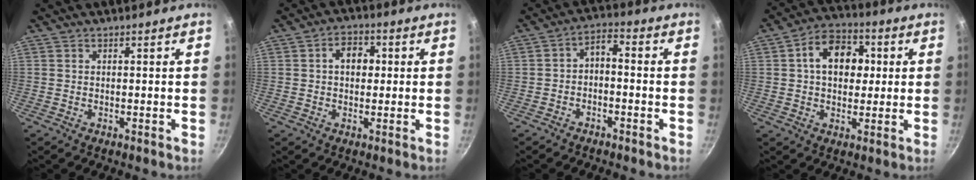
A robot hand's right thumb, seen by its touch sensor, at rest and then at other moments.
{"total": 5.7, "force": [0.9, 4.1, 3.8], "torque": [-0.031, 0.012, 0.006]}
{"total": 4.0, "force": [-1.8, 2.1, 3.0], "torque": [-0.051, 0.038, -0.030]}
{"total": 11.8, "force": [2.1, 8.5, 7.9], "torque": [-0.084, 0.014, 0.018]}